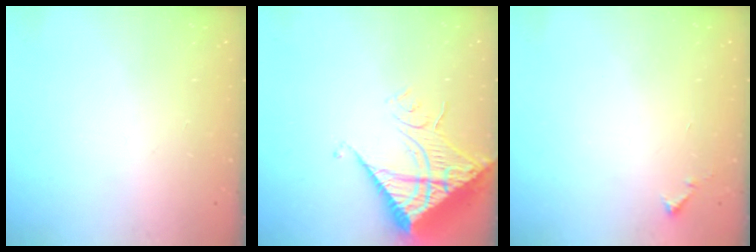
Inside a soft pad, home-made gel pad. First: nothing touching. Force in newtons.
{"total": 16.2, "press": 16.1, "slide": 2.1}
{"total": 5.8, "press": 5.8, "slide": 0.4}